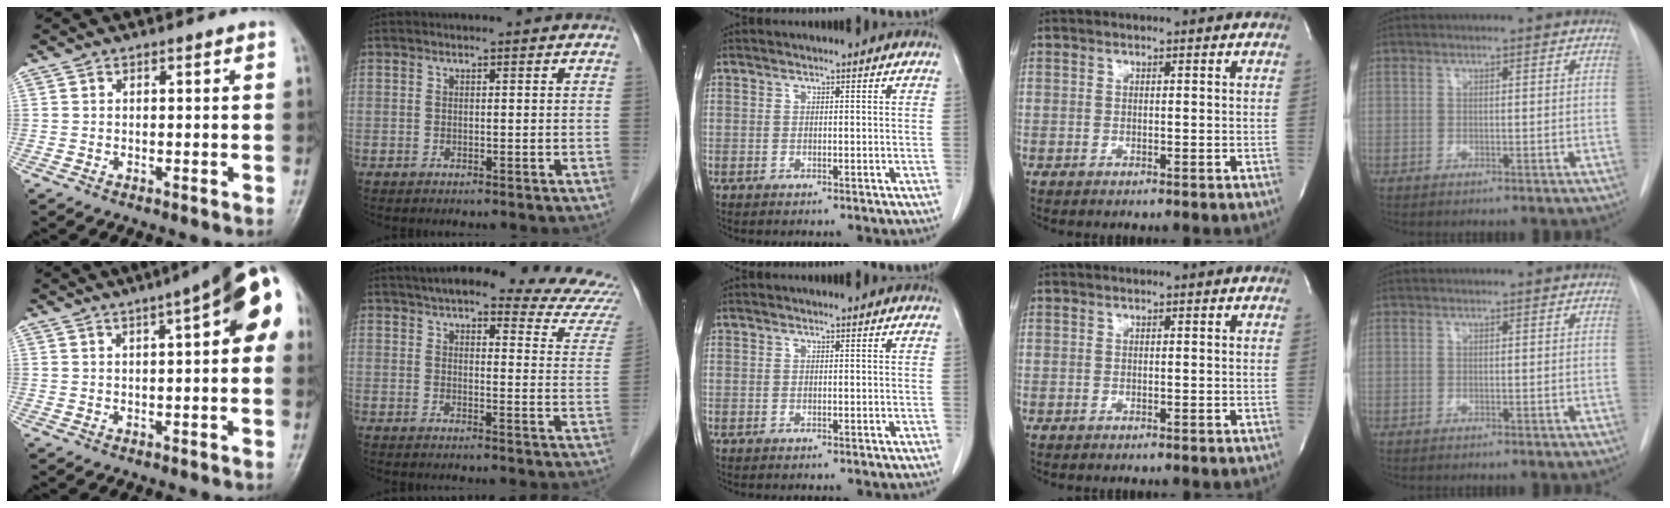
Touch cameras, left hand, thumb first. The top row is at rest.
{"thumb": {"total": 13.6, "force": [4.3, 3.7, 12.3], "torque": [-0.148, 0.023, 0.045]}, "index": {"total": 20.0, "force": [18.1, 1.9, 8.3], "torque": [-0.095, -0.044, 0.198]}}